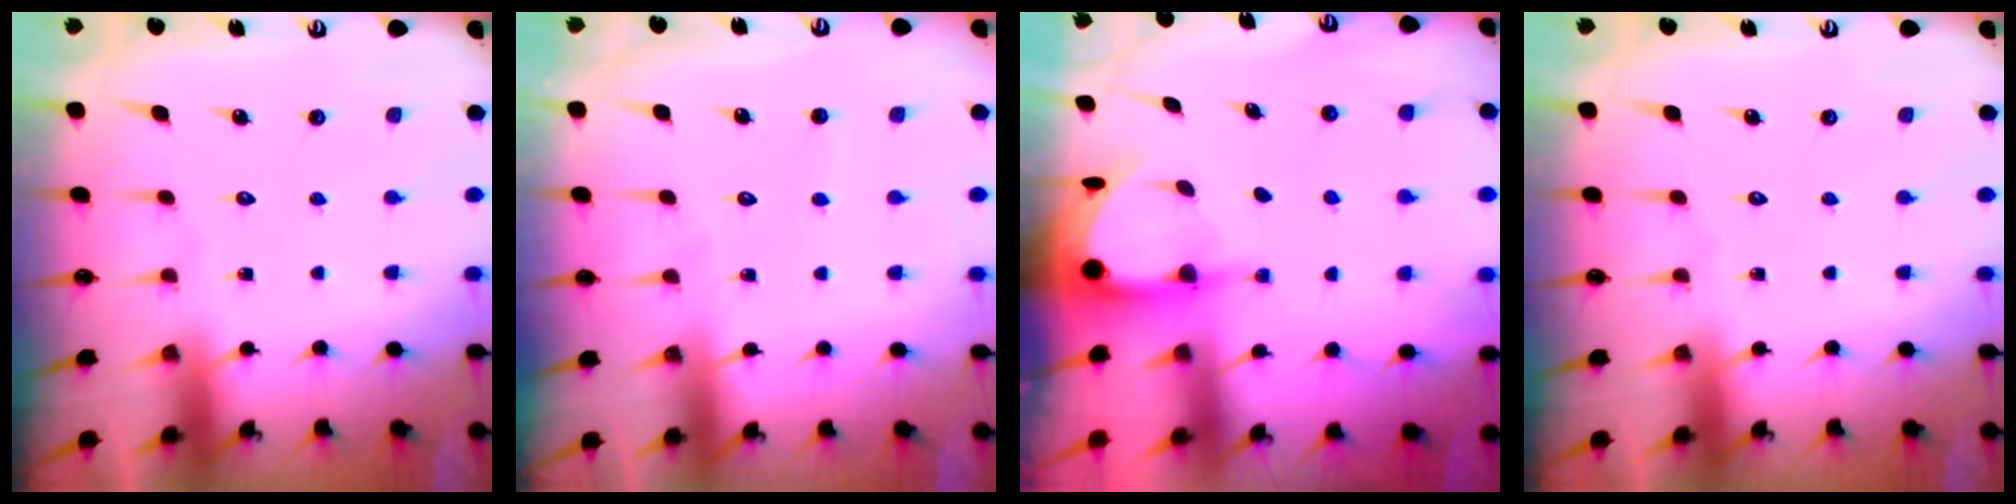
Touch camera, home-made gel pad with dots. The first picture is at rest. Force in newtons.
{"total": 2.9, "press": 2.9, "slide": 0.3}
{"total": 3.9, "press": 3.9, "slide": 0.3}
{"total": 0.0}